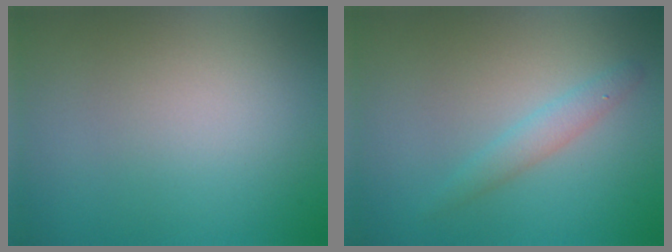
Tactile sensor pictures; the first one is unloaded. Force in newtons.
{"total": 1.6, "press": 1.6, "slide": 0.1}